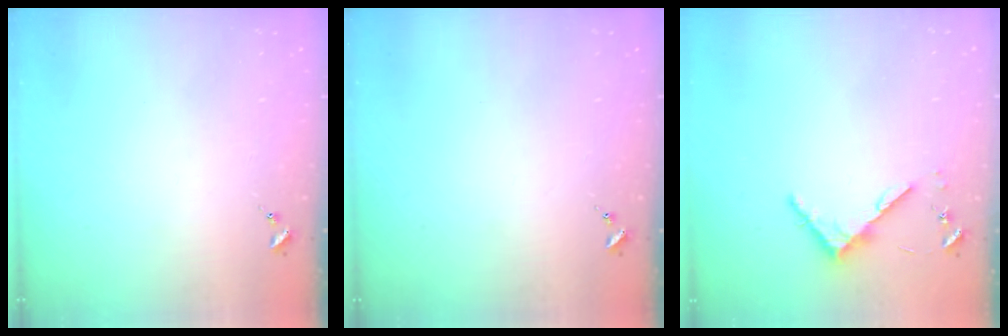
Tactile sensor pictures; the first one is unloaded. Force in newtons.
{"total": 0.0}
{"total": 4.6, "press": 4.6, "slide": 0.4}